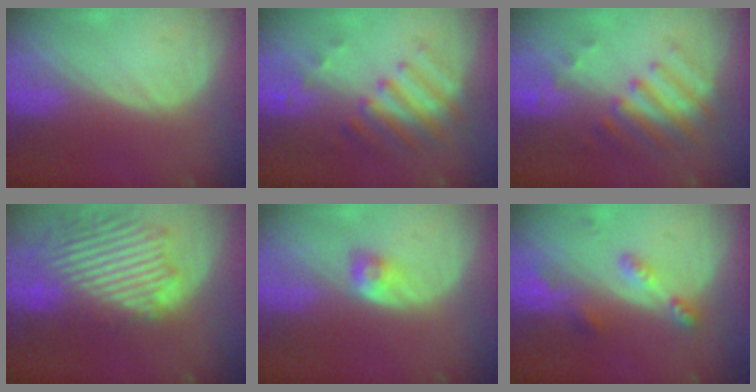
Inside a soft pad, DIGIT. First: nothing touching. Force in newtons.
{"total": 7.9, "press": 6.9, "slide": 3.9}
{"total": 7.9, "press": 6.9, "slide": 3.9}
{"total": 14.0, "press": 12.0, "slide": 7.1}
{"total": 2.8, "press": 2.4, "slide": 1.4}
{"total": 5.3, "press": 4.7, "slide": 2.4}